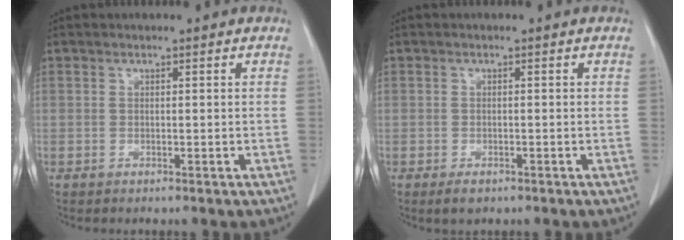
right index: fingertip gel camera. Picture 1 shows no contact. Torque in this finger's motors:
{"motor_torque": [-0.11, -0.15, -0.20, -0.05]}